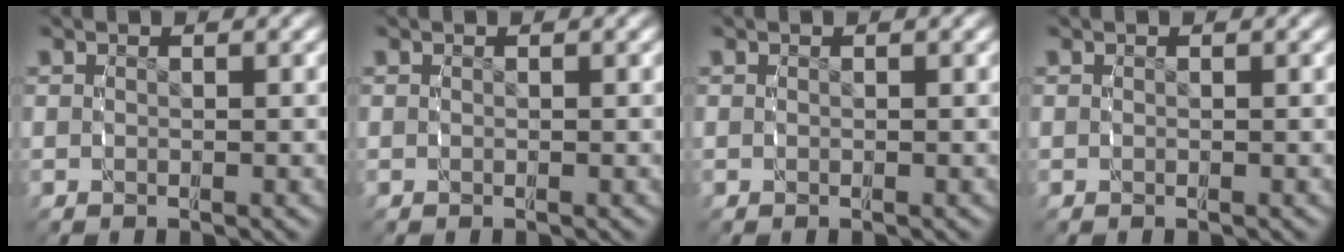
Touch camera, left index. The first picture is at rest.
{"total": 0.0}
{"total": 0.0}
{"total": 0.0}